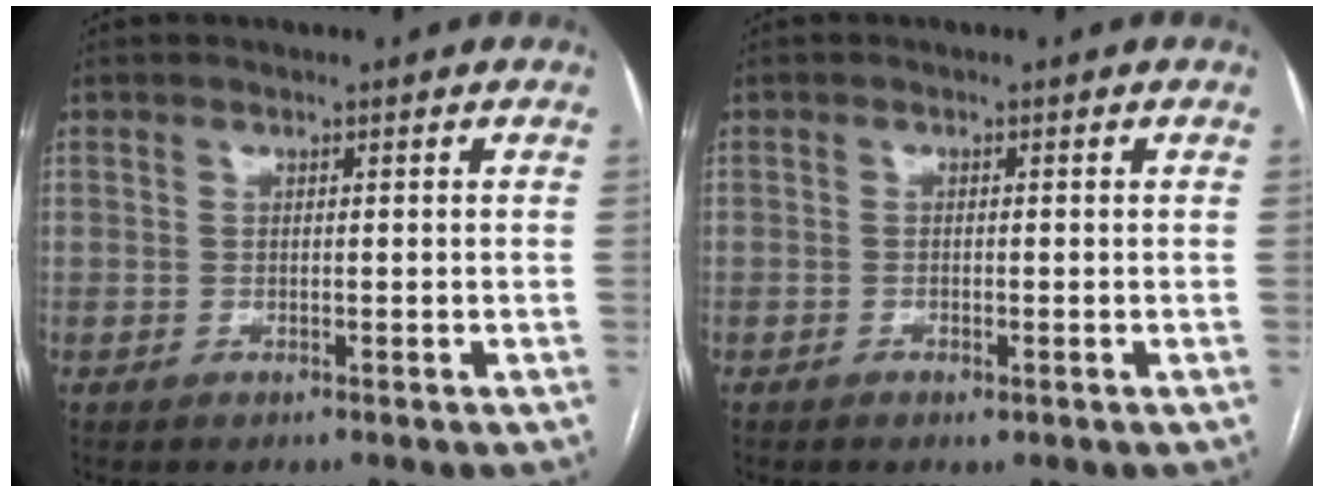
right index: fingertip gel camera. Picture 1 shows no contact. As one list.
[{"total": 1.0, "force": [-0.6, 0.4, 0.7], "torque": [-0.013, -0.002, -0.005]}]